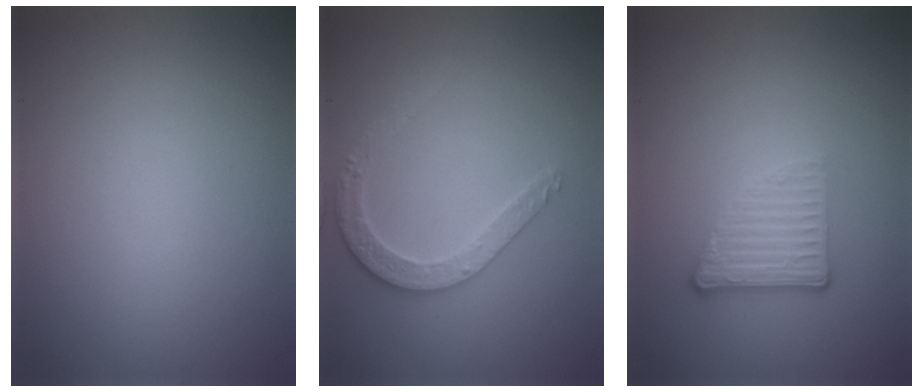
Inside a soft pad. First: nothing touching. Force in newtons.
{"total": 2.8, "press": 2.7, "slide": 0.5}
{"total": 3.0, "press": 2.1, "slide": 2.1}